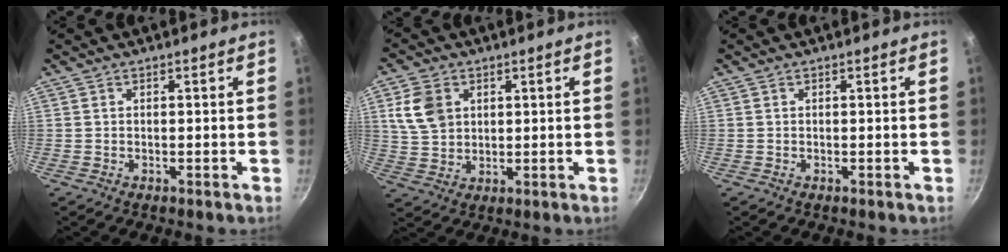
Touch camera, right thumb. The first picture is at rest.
{"total": 8.2, "force": [2.7, 6.2, 4.7], "torque": [-0.074, -0.005, 0.055]}
{"total": 0.0}